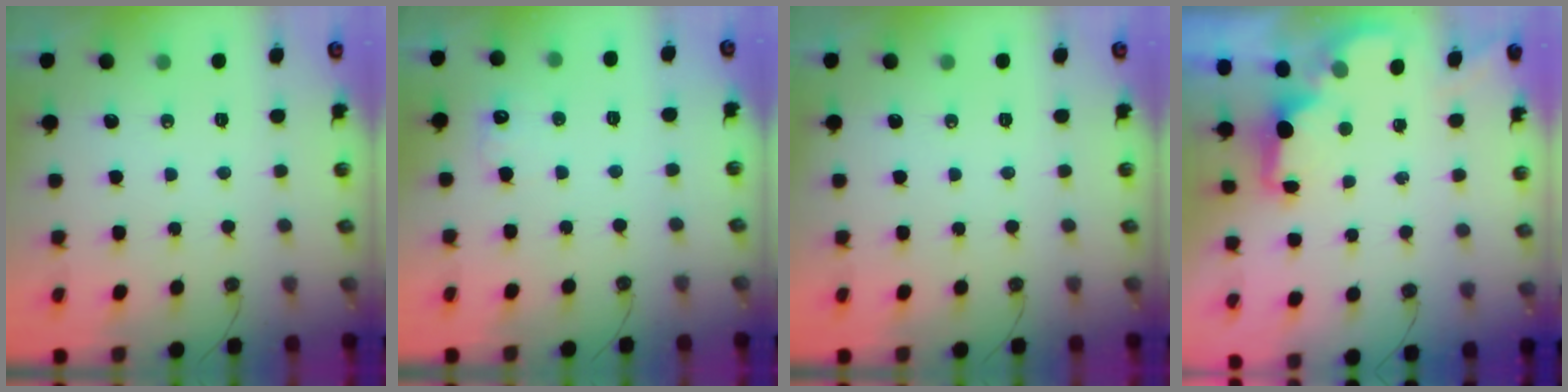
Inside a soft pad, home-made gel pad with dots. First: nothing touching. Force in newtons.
{"total": 5.8, "press": 5.7, "slide": 1.3}
{"total": 0.0}
{"total": 2.0, "press": 1.9, "slide": 0.8}